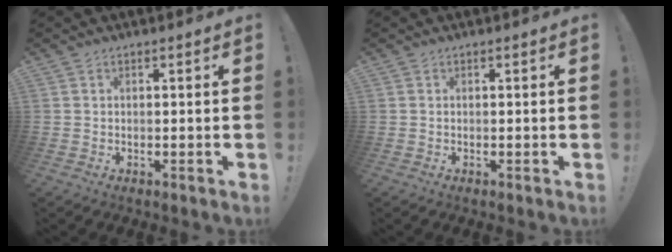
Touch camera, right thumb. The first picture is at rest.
{"total": 0.0}